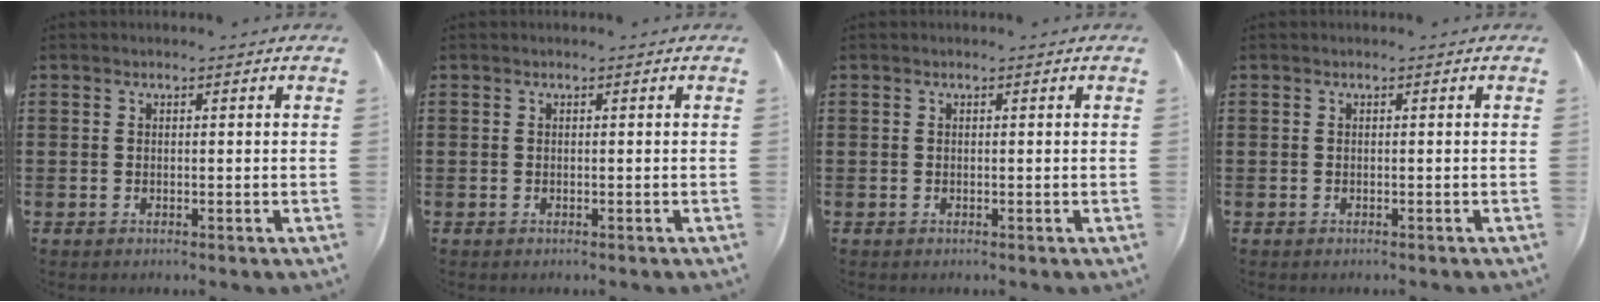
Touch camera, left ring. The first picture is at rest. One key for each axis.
{"total": 0.0}
{"total": 0.0}
{"total": 0.0}